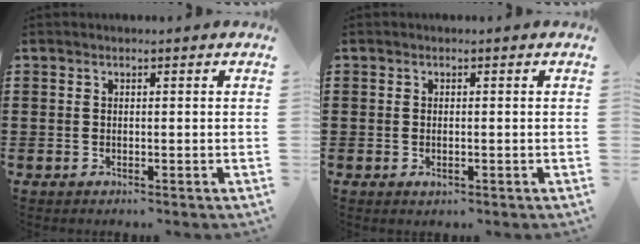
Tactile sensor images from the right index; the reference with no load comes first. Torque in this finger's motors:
{"motor_torque": [0.40, 1.05, 0.00, 0.03]}